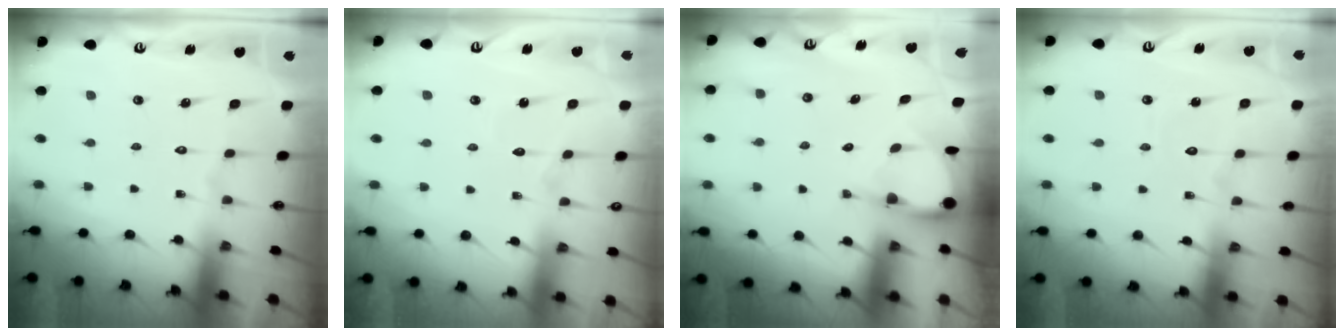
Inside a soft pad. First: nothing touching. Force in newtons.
{"total": 4.5, "press": 4.5, "slide": 0.4}
{"total": 3.4, "press": 3.4, "slide": 0.3}
{"total": 5.0, "press": 5.0, "slide": 0.5}